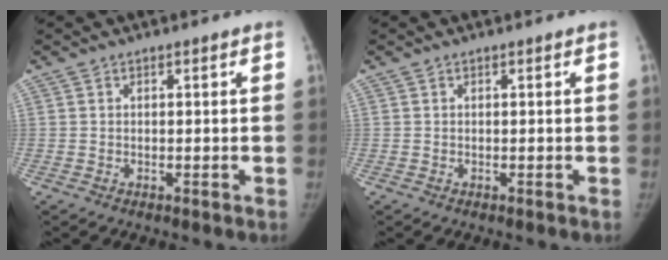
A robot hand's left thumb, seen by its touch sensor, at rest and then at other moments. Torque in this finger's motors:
{"motor_torque": [0.04, -0.04, -0.04, -0.33, 0.04]}